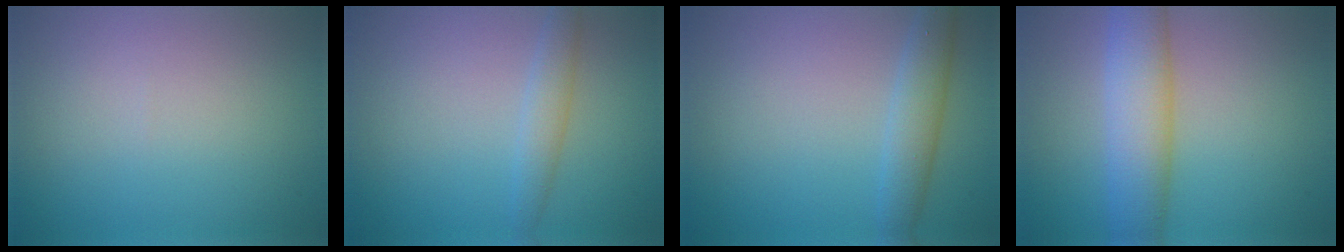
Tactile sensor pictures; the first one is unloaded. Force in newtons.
{"total": 2.1, "press": 2.1, "slide": 0.1}
{"total": 2.9, "press": 2.9, "slide": 0.2}
{"total": 6.0, "press": 6.0, "slide": 0.2}